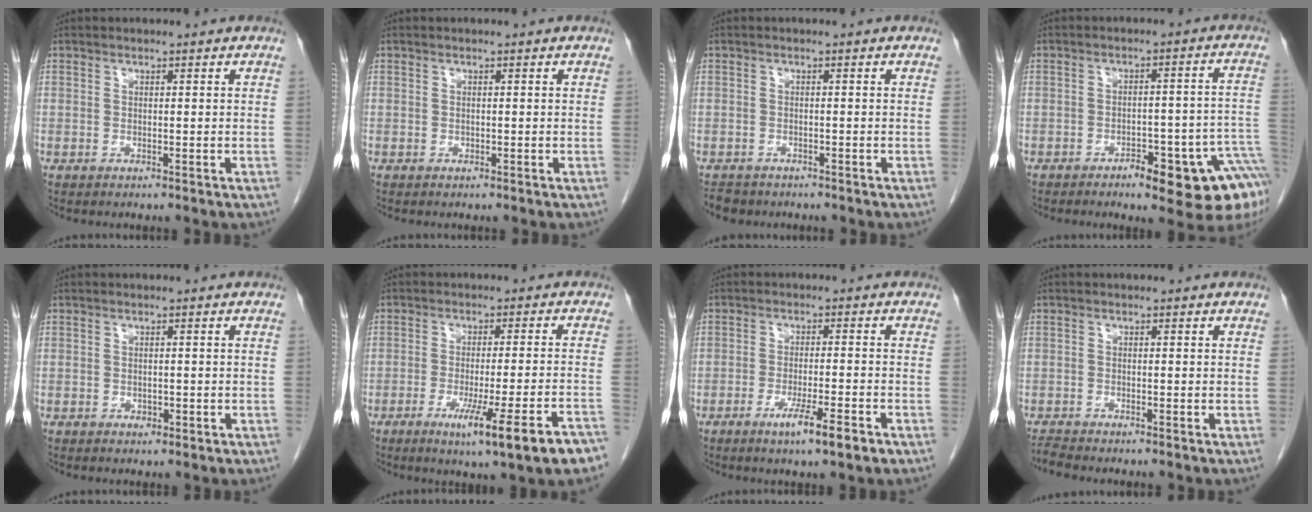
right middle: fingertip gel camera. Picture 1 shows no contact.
{"total": 0.0}
{"total": 2.7, "force": [-2.4, 1.2, 0.4], "torque": [-0.016, -0.005, -0.036]}
{"total": 13.3, "force": [-7.5, 3.0, 10.6], "torque": [-0.057, 0.032, -0.089]}
{"total": 1.1, "force": [-0.5, 0.7, 0.7], "torque": [-0.011, 0.001, -0.002]}
{"total": 13.2, "force": [-8.0, -0.5, 10.5], "torque": [-0.119, -0.018, -0.108]}
{"total": 4.6, "force": [-2.7, 0.2, 3.8], "torque": [-0.065, -0.006, -0.046]}
{"total": 1.7, "force": [-1.6, -0.6, 0.1], "torque": [-0.014, -0.014, -0.033]}